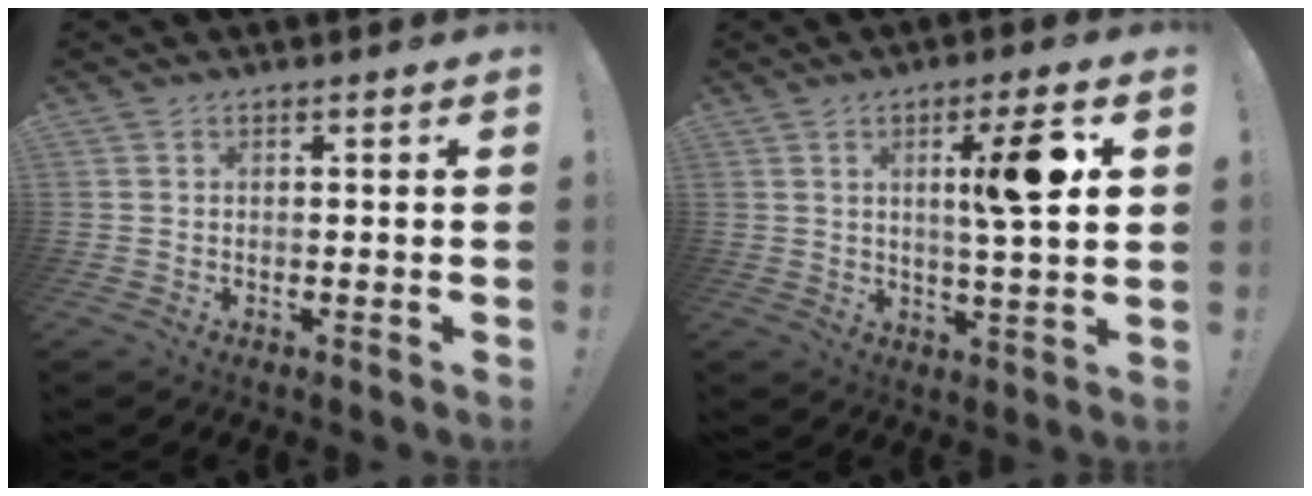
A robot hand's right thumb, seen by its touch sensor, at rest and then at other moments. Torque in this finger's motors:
{"motor_torque": [-0.12, 0.29, 0.64, -0.25, 0.16]}